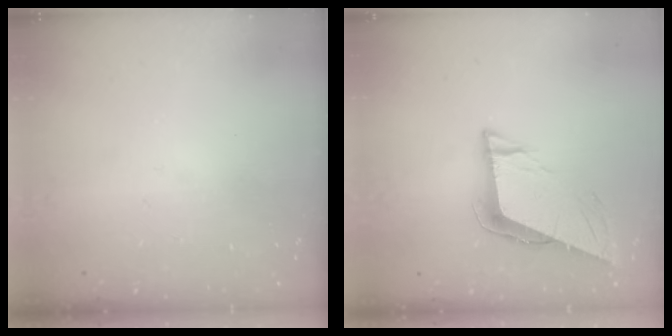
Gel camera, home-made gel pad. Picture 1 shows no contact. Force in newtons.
{"total": 8.6, "press": 8.4, "slide": 1.9}